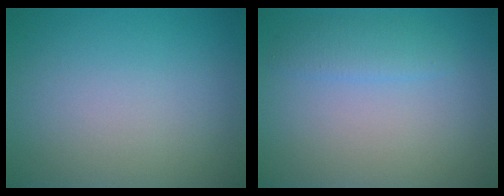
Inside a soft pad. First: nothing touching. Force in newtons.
{"total": 1.7, "press": 1.7, "slide": 0.1}